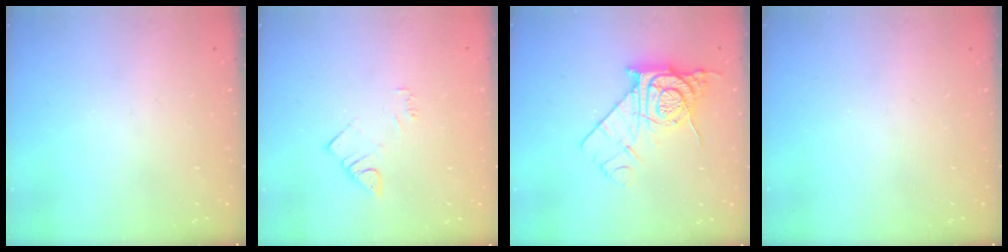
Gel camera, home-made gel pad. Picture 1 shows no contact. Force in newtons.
{"total": 4.5, "press": 4.5, "slide": 0.5}
{"total": 12.4, "press": 12.3, "slide": 0.9}
{"total": 0.0}